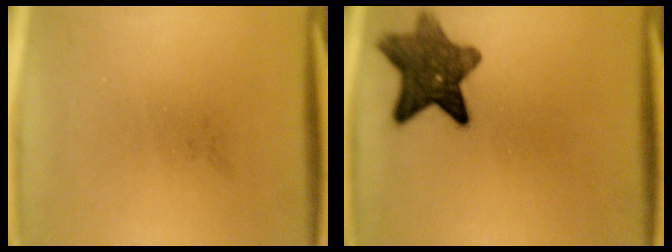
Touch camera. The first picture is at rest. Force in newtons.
{"total": 9.9}